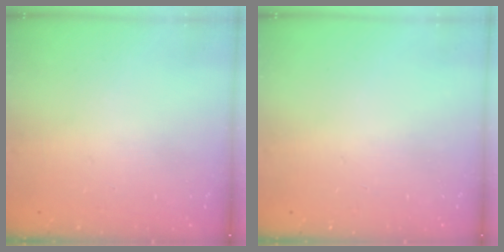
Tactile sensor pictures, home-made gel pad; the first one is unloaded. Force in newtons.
{"total": 0.0}